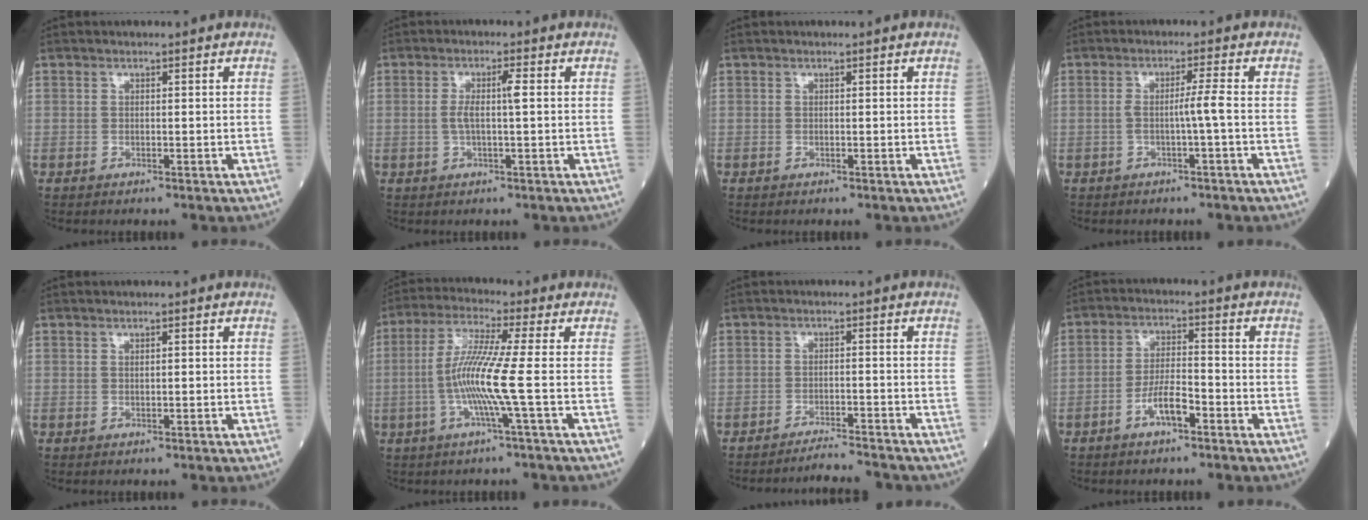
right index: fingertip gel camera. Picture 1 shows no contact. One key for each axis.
{"total": 3.4, "fx": 0.1, "fy": 0.1, "fz": 3.3, "tx": -0.068, "ty": 0.004, "tz": 0.003}
{"total": 0.0}
{"total": 2.7, "fx": -0.7, "fy": -0.9, "fz": 2.4, "tx": -0.046, "ty": 0.006, "tz": -0.011}
{"total": 0.7, "fx": 0.1, "fy": 0.2, "fz": 0.6, "tx": -0.013, "ty": 0.000, "tz": 0.004}
{"total": 9.3, "fx": -1.5, "fy": -1.4, "fz": 9.1, "tx": -0.185, "ty": -0.004, "tz": -0.036}
{"total": 6.2, "fx": -6.1, "fy": -0.1, "fz": 1.1, "tx": -0.012, "ty": -0.004, "tz": -0.090}
{"total": 5.0, "fx": -2.7, "fy": 1.3, "fz": 4.1, "tx": -0.082, "ty": 0.009, "tz": -0.048}